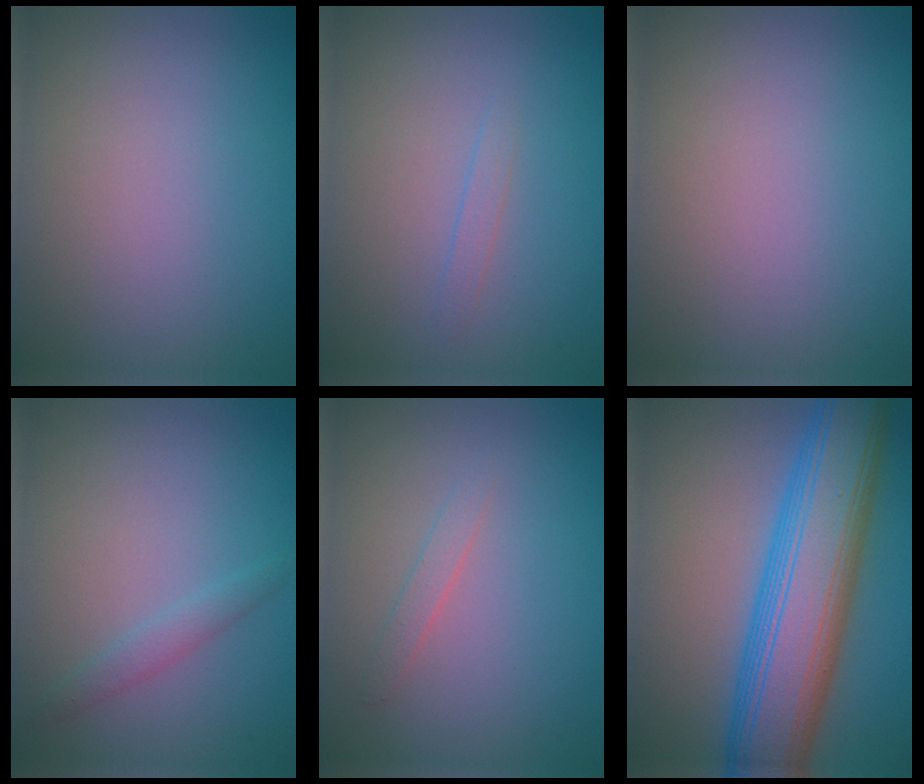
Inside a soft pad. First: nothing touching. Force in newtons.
{"total": 0.7, "press": 0.7, "slide": 0.1}
{"total": 0.0}
{"total": 1.3, "press": 1.3, "slide": 0.1}
{"total": 1.0, "press": 1.0, "slide": 0.1}
{"total": 11.1, "press": 11.1, "slide": 0.1}